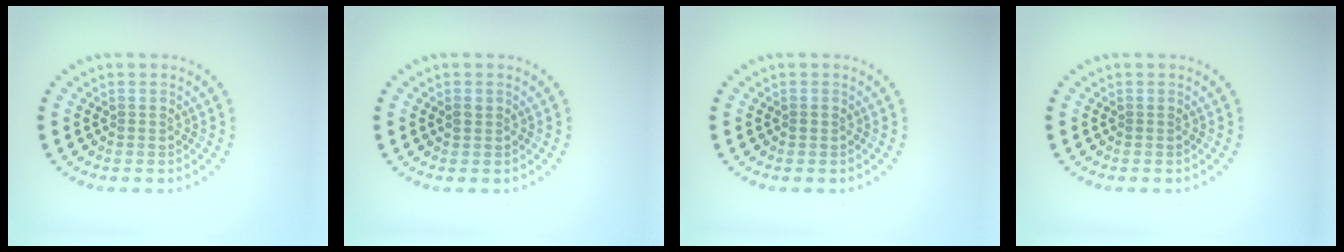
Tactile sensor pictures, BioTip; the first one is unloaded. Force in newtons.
{"total": 0.8, "press": 0.8, "slide": 0.3}
{"total": 0.5, "press": 0.5, "slide": 0.0}
{"total": 0.0}